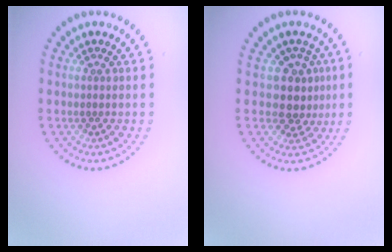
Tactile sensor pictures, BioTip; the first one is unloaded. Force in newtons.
{"total": 3.0, "press": 2.3, "slide": 1.8}